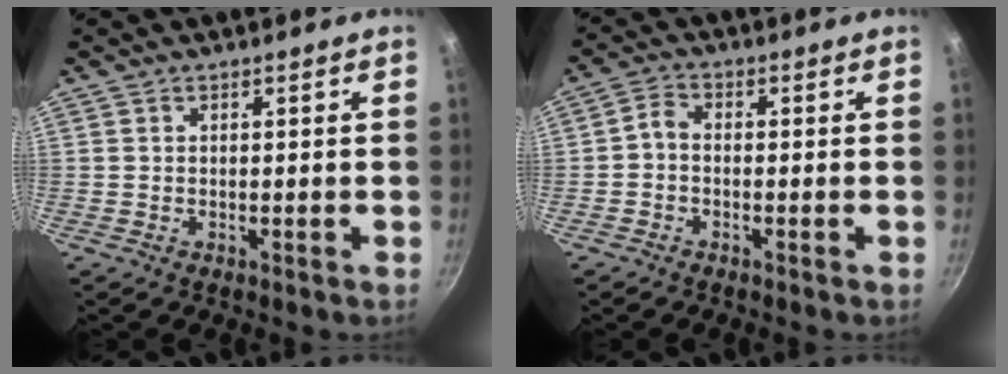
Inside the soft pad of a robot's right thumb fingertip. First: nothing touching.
{"total": 2.5, "force": [-1.0, 1.7, 1.6], "torque": [-0.039, 0.016, -0.029]}